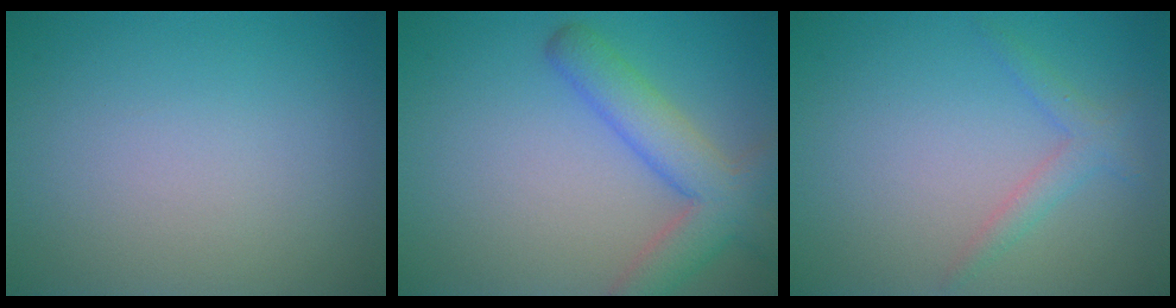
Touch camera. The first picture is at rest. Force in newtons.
{"total": 5.4, "press": 5.3, "slide": 0.3}
{"total": 1.8, "press": 1.8, "slide": 0.1}